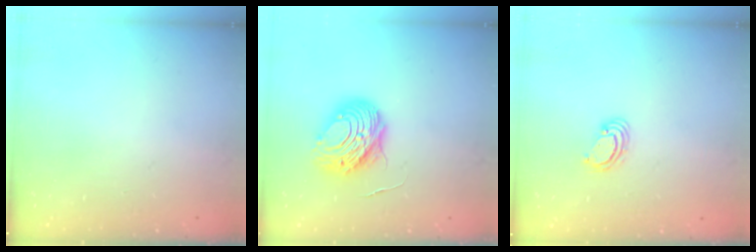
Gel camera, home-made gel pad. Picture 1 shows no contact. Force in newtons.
{"total": 11.1, "press": 11.1, "slide": 0.9}
{"total": 3.5, "press": 3.5, "slide": 0.3}